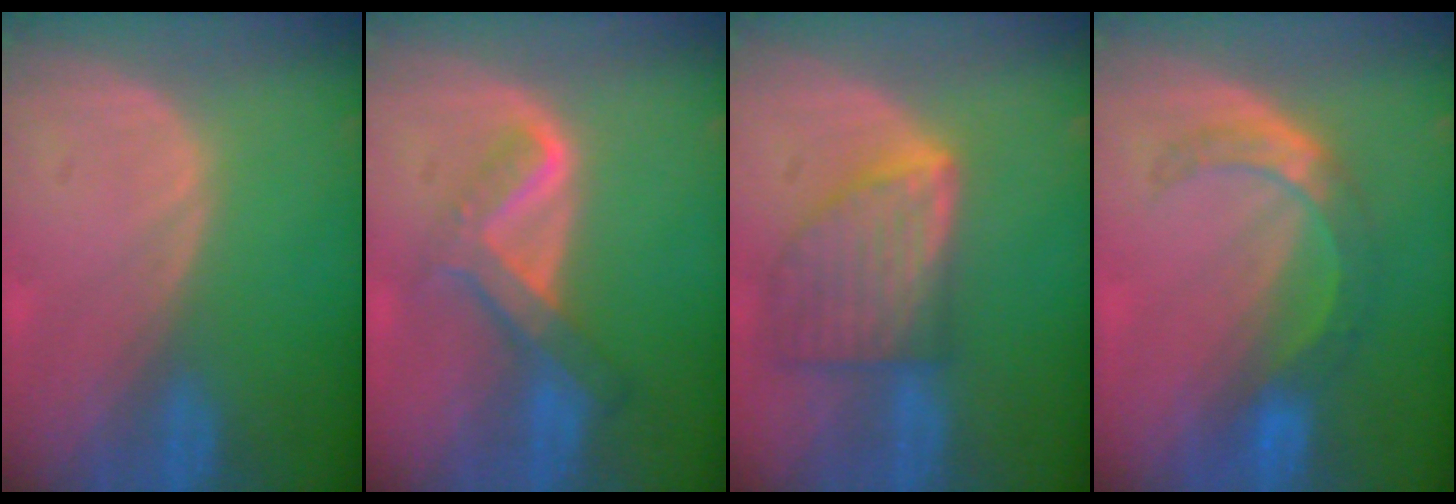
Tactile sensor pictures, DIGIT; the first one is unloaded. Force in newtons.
{"total": 6.7, "press": 5.7, "slide": 3.6}
{"total": 8.3, "press": 7.5, "slide": 3.5}
{"total": 5.6, "press": 5.4, "slide": 1.6}